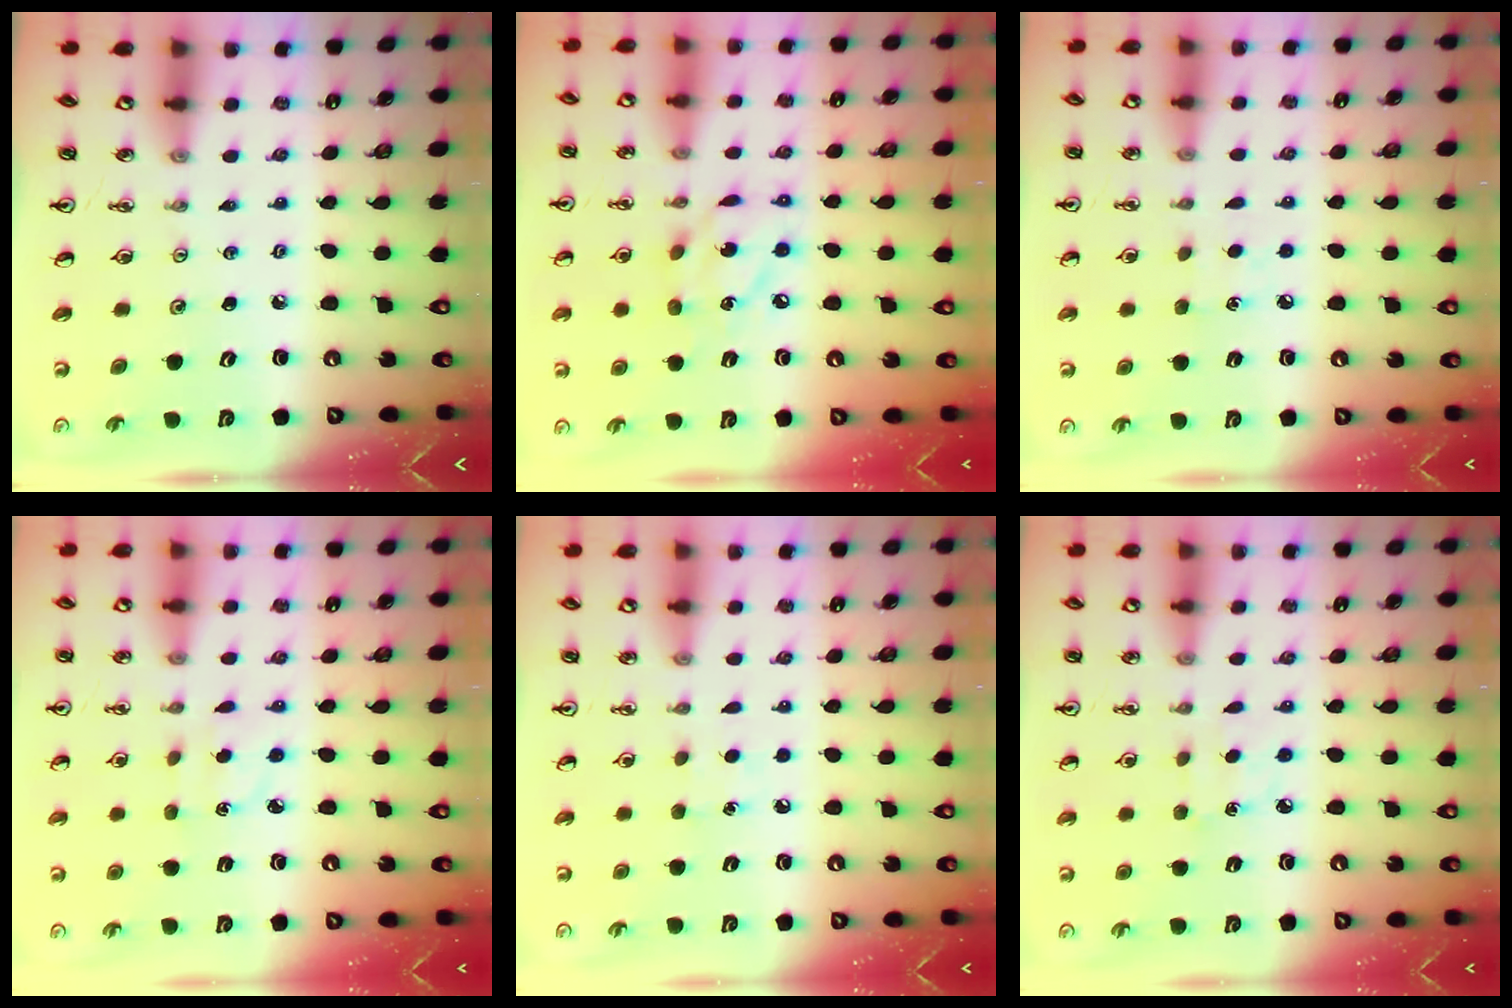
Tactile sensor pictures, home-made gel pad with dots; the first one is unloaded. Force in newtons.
{"total": 9.9, "press": 9.9, "slide": 0.4}
{"total": 5.5, "press": 5.5, "slide": 0.6}
{"total": 2.7, "press": 2.6, "slide": 0.9}
{"total": 5.8, "press": 5.8, "slide": 0.7}
{"total": 4.3, "press": 4.3, "slide": 0.5}